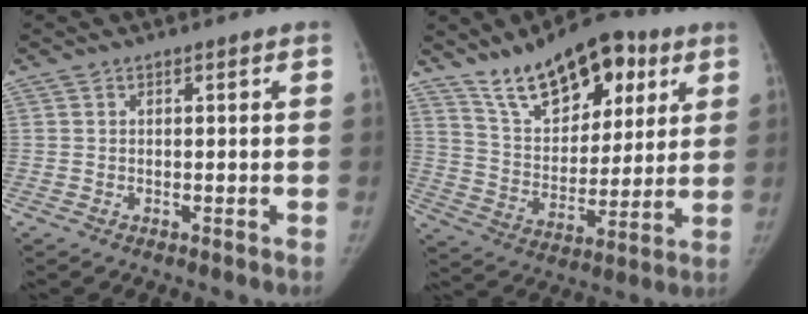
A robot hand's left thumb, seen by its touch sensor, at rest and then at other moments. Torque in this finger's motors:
{"motor_torque": [0.94, 0.12, 1.55, -0.81, 0.30]}